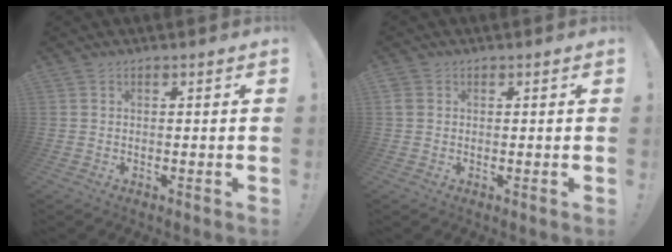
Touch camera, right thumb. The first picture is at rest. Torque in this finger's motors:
{"motor_torque": [-0.02, 0.20, 0.05, -0.17, 0.00]}